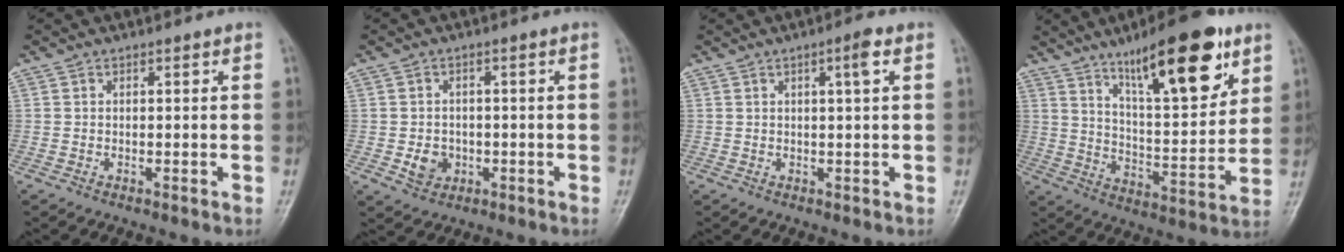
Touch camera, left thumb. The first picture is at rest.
{"total": 4.1, "force": [-1.0, 3.5, 1.9], "torque": [-0.018, 0.004, -0.012]}
{"total": 3.1, "force": [1.1, 0.1, 2.9], "torque": [-0.048, 0.001, 0.018]}
{"total": 19.5, "force": [11.5, 5.9, 14.7], "torque": [-0.190, -0.057, 0.188]}